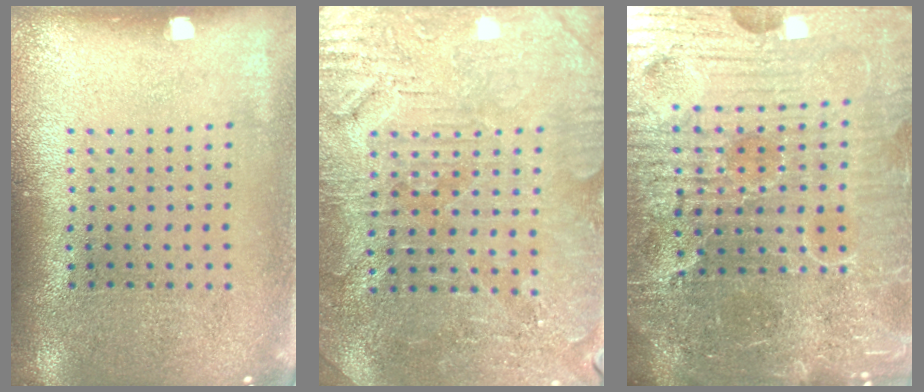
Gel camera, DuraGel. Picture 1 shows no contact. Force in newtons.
{"total": 3.4, "press": 3.3, "slide": 0.4}
{"total": 6.8, "press": 6.1, "slide": 3.0}